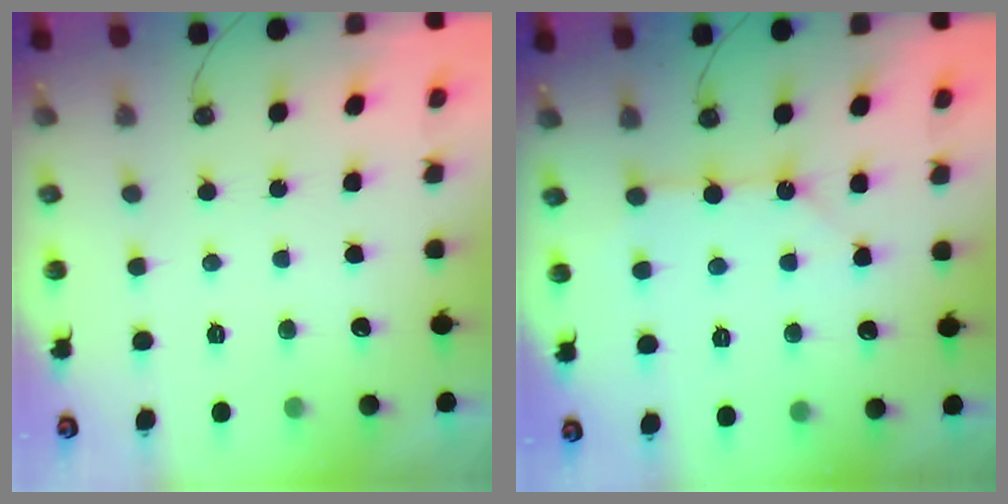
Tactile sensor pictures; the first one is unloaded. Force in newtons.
{"total": 4.8, "press": 4.8, "slide": 0.4}